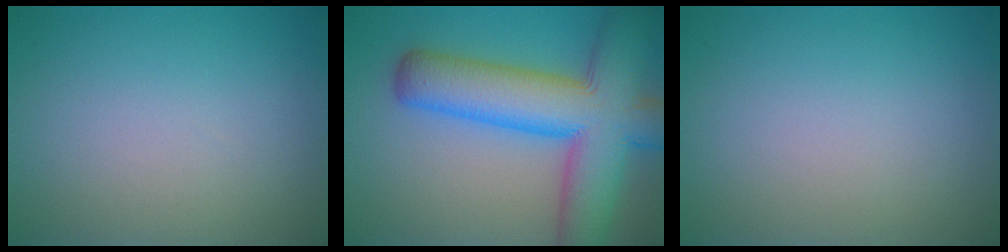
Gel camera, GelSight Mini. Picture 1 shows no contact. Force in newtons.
{"total": 11.9, "press": 11.9, "slide": 0.5}
{"total": 0.0}